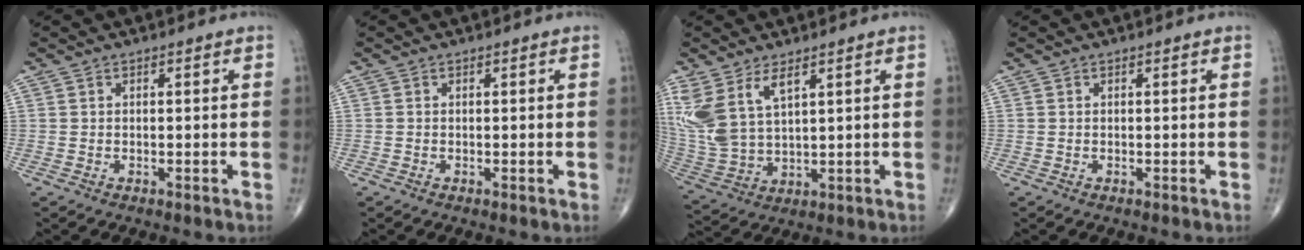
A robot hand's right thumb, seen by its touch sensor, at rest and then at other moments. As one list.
[{"total": 0.0}, {"total": 11.7, "force": [5.8, 5.5, 8.6], "torque": [-0.197, -0.018, 0.134]}, {"total": 0.0}]